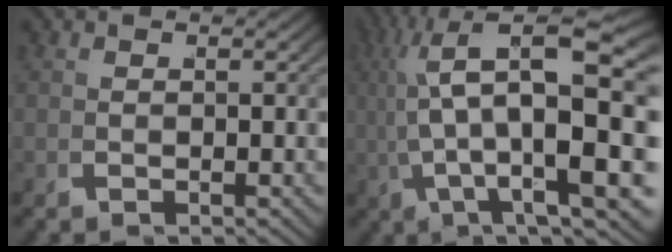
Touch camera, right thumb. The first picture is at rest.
{"total": 15.6, "force": [1.3, 8.1, 13.2], "torque": [-0.228, -0.024, 0.037]}